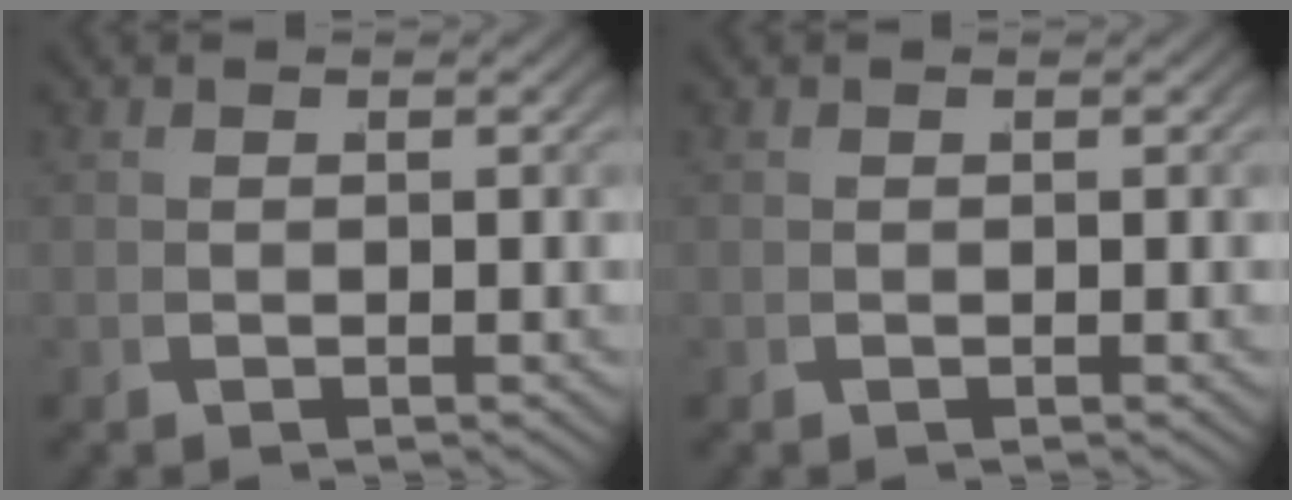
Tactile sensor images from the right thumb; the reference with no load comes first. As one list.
[{"total": 0.0}]